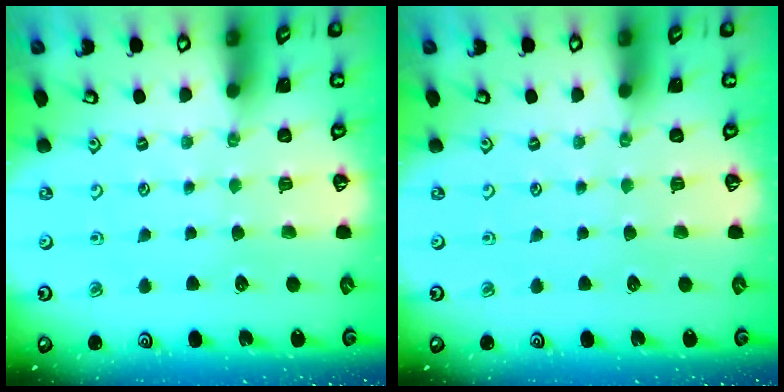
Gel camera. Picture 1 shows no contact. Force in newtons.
{"total": 0.0}